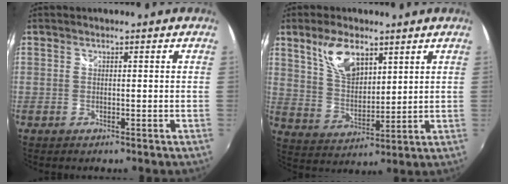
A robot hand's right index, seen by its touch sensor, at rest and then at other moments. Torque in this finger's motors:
{"motor_torque": [0.25, 0.17, 0.29, 0.11]}